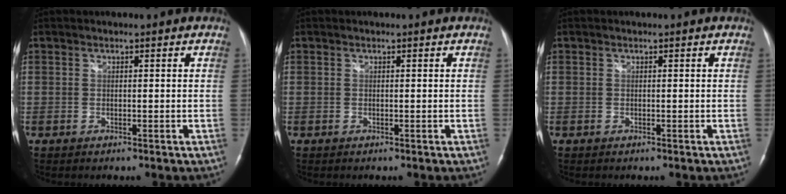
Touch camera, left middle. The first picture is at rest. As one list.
[{"total": 0.0}, {"total": 0.0}]